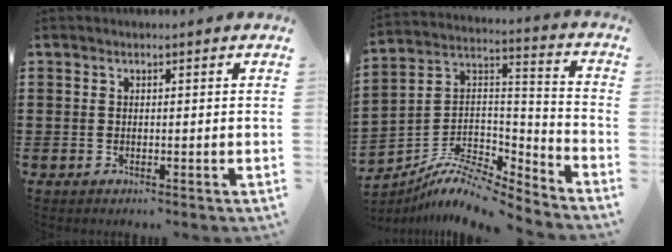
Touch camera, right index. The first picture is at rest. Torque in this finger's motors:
{"motor_torque": [-0.75, 0.76, 0.21, 0.06]}